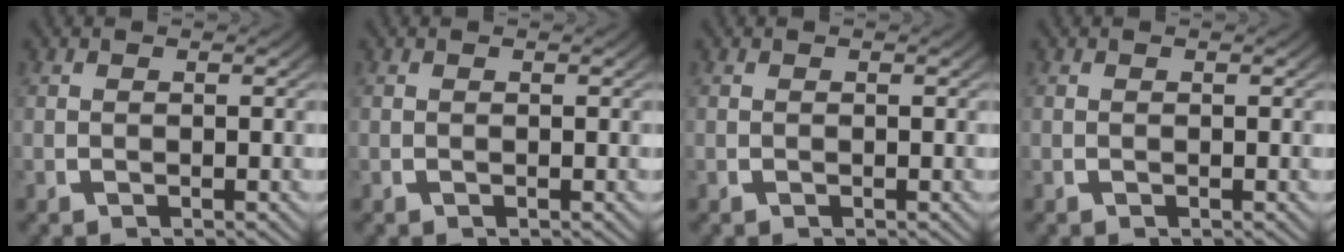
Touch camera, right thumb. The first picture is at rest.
{"total": 0.0}
{"total": 0.0}
{"total": 0.0}